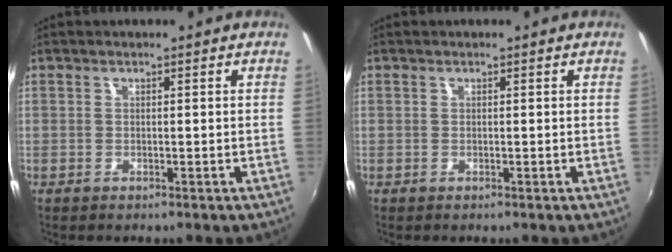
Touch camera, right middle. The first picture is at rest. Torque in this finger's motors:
{"motor_torque": [-0.22, 0.28, -0.02, 0.00]}